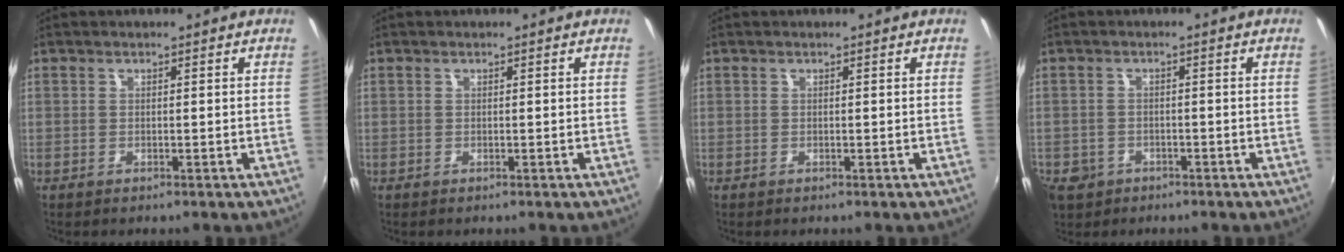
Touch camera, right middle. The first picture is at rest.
{"total": 0.0}
{"total": 0.0}
{"total": 6.5, "force": [-3.2, 5.2, 2.4], "torque": [-0.072, -0.009, -0.051]}